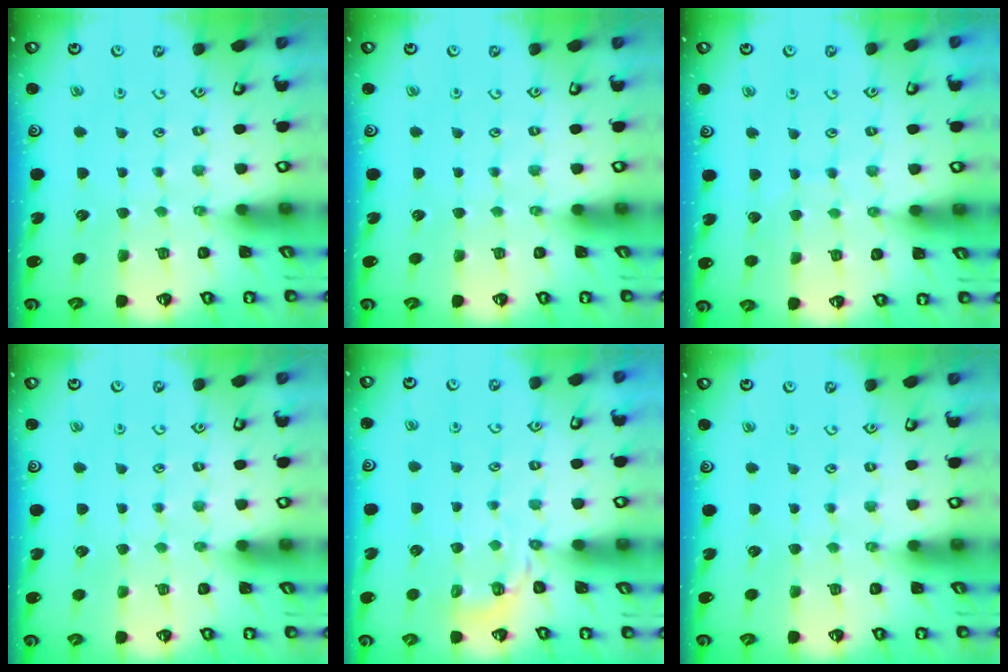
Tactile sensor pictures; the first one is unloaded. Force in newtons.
{"total": 0.0}
{"total": 4.1, "press": 4.1, "slide": 0.4}
{"total": 0.9, "press": 0.9, "slide": 0.1}
{"total": 3.2, "press": 2.7, "slide": 1.8}
{"total": 0.0}